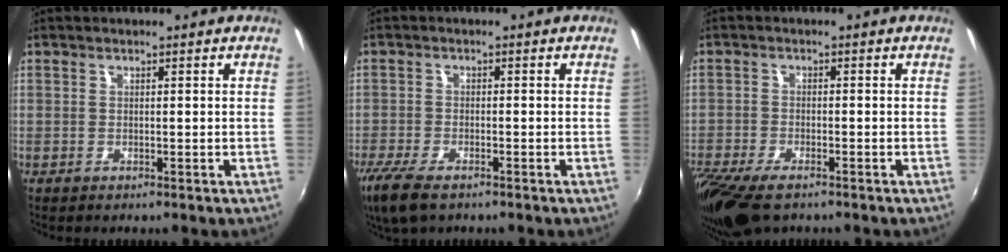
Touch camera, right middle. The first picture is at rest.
{"total": 8.1, "force": [-5.7, 2.8, 5.1], "torque": [-0.128, -0.034, -0.111]}
{"total": 11.6, "force": [-8.4, 4.1, 6.9], "torque": [-0.171, -0.053, -0.157]}